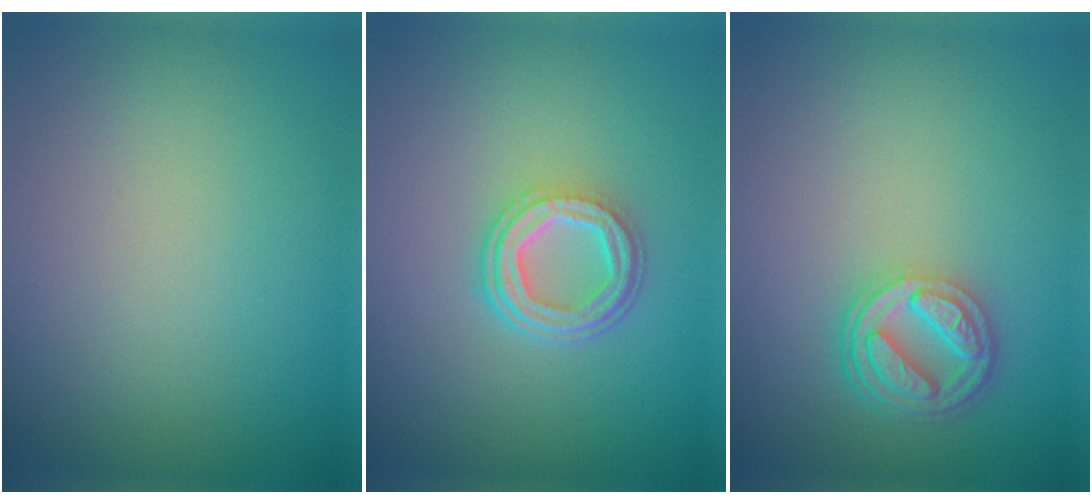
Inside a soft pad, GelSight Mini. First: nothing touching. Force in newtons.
{"total": 4.2, "press": 3.2, "slide": 2.8}
{"total": 4.5, "press": 3.5, "slide": 2.8}